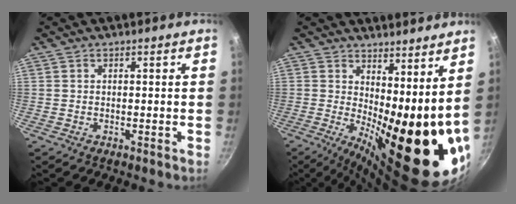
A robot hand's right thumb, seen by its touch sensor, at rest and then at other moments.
{"total": 20.4, "force": [4.1, 7.6, 18.5], "torque": [-0.220, -0.050, 0.072]}